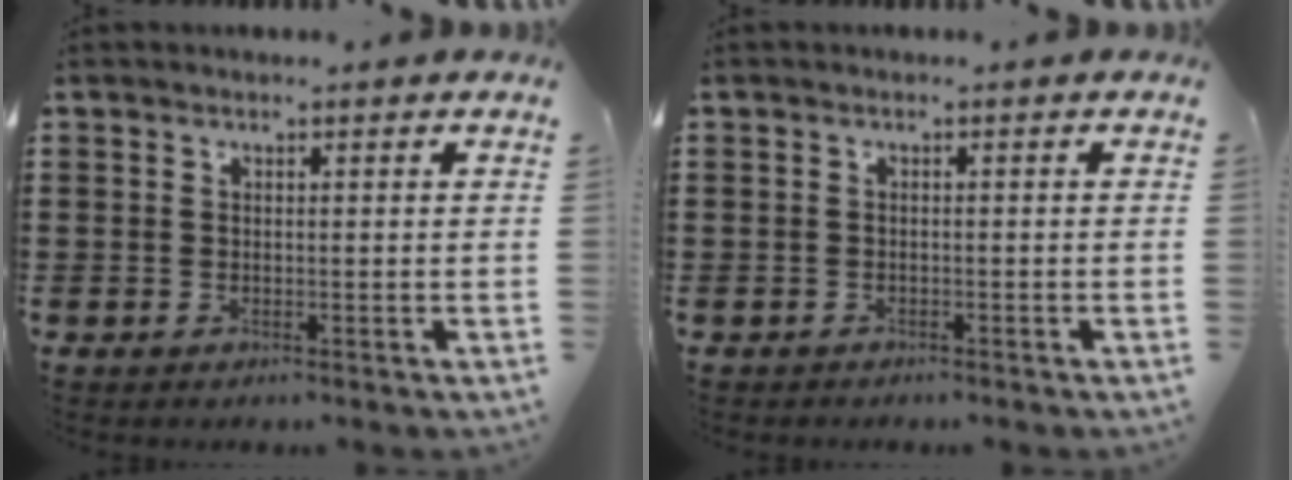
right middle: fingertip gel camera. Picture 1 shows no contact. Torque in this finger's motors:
{"motor_torque": [0.03, 0.01, 0.02, 0.00]}